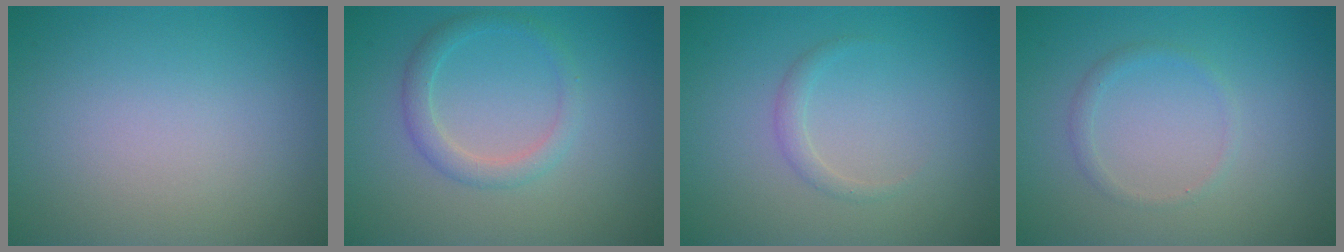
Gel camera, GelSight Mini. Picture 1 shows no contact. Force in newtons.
{"total": 2.2, "press": 2.2, "slide": 0.2}
{"total": 1.1, "press": 1.1, "slide": 0.0}
{"total": 0.9, "press": 0.9, "slide": 0.1}